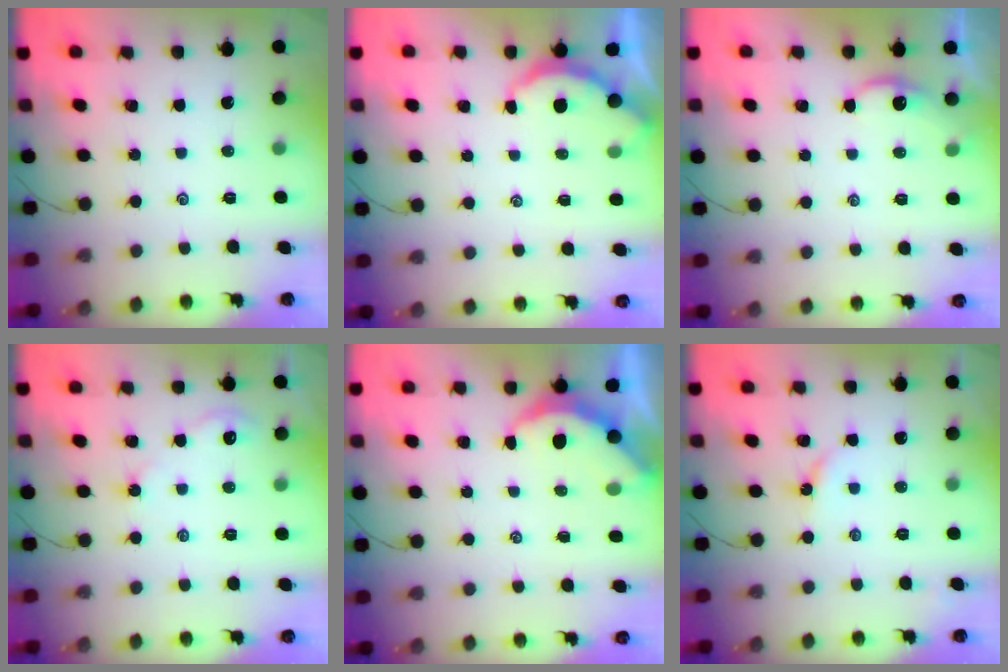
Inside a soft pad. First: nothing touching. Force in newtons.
{"total": 2.9, "press": 2.9, "slide": 0.3}
{"total": 2.2, "press": 2.2, "slide": 0.2}
{"total": 2.4, "press": 2.4, "slide": 0.4}
{"total": 4.4, "press": 4.4, "slide": 0.3}
{"total": 2.9, "press": 2.9, "slide": 0.3}